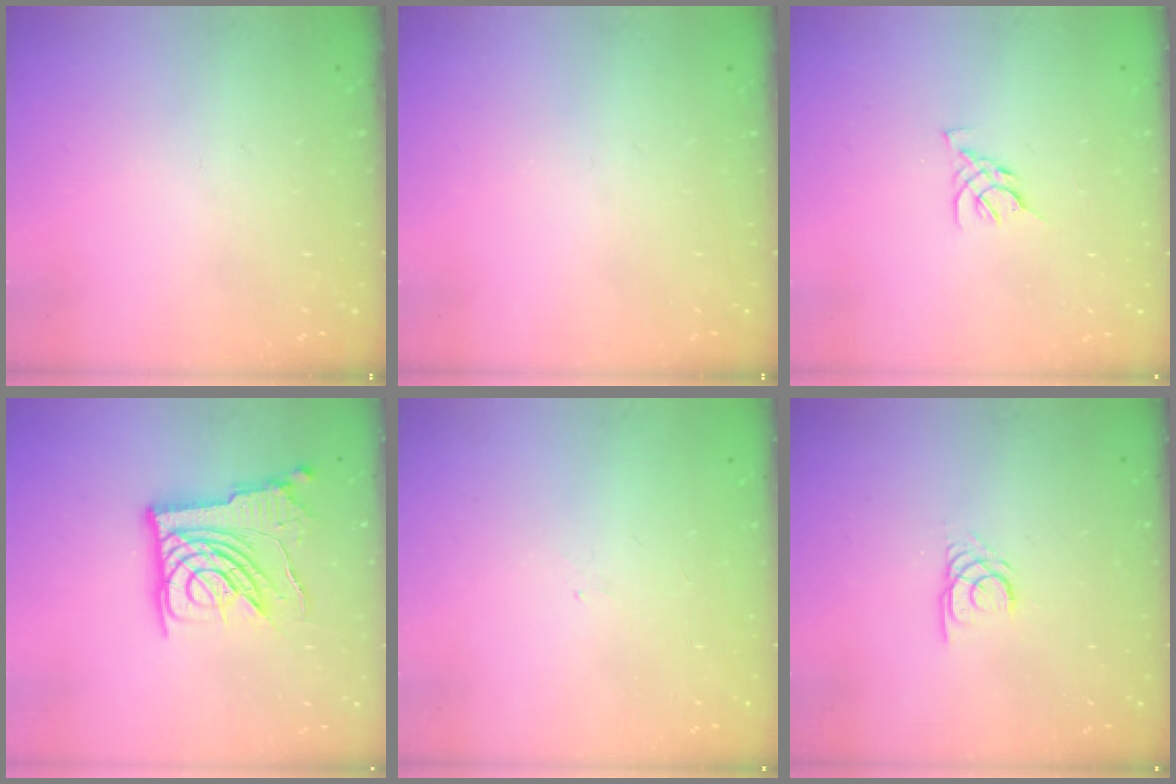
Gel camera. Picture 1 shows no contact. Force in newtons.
{"total": 0.0}
{"total": 3.2, "press": 3.2, "slide": 0.7}
{"total": 14.6, "press": 14.5, "slide": 1.5}
{"total": 1.3, "press": 1.2, "slide": 0.5}
{"total": 2.4, "press": 2.4, "slide": 0.2}